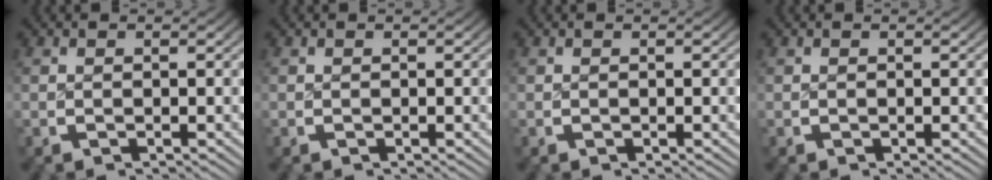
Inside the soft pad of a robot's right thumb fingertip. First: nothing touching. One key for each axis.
{"total": 0.0}
{"total": 0.0}
{"total": 0.0}